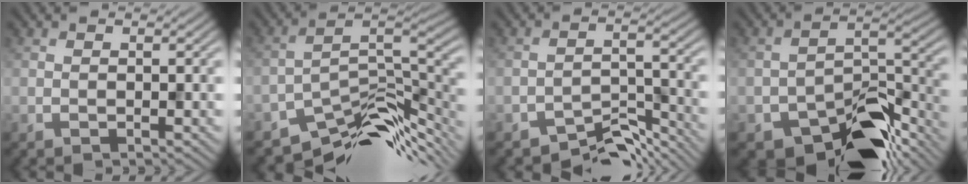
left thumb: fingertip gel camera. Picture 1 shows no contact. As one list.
[{"total": 11.6, "force": [-8.2, 4.8, 6.8], "torque": [-0.114, -0.011, -0.138]}, {"total": 5.9, "force": [-5.2, 1.8, 2.1], "torque": [-0.029, -0.001, -0.089]}, {"total": 12.5, "force": [-8.8, 5.9, 6.7], "torque": [-0.097, -0.019, -0.145]}]